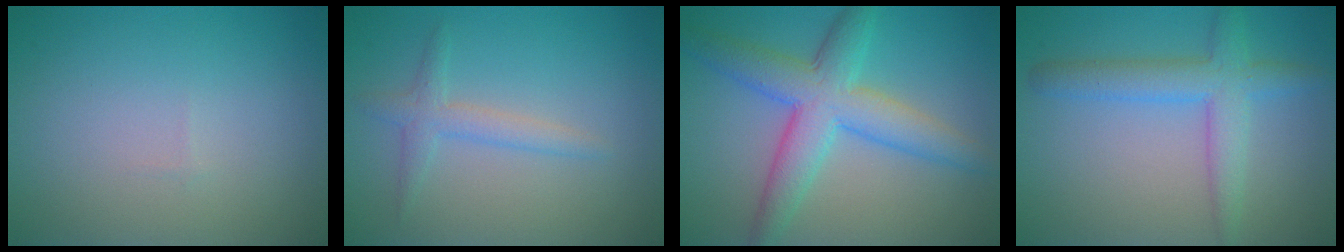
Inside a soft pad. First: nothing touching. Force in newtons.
{"total": 2.0, "press": 2.0, "slide": 0.1}
{"total": 6.6, "press": 6.6, "slide": 0.1}
{"total": 4.1, "press": 4.1, "slide": 0.2}